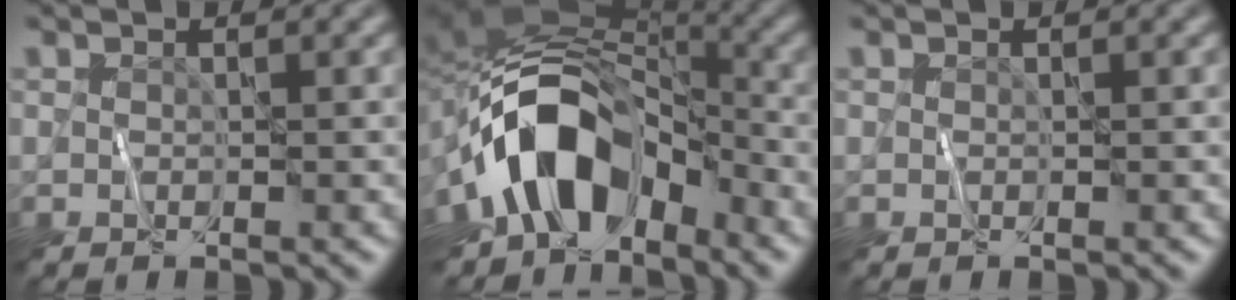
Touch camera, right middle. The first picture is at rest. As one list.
[{"total": 11.0, "force": [-5.1, 6.8, 6.9], "torque": [-0.109, 0.012, -0.102]}, {"total": 0.0}]